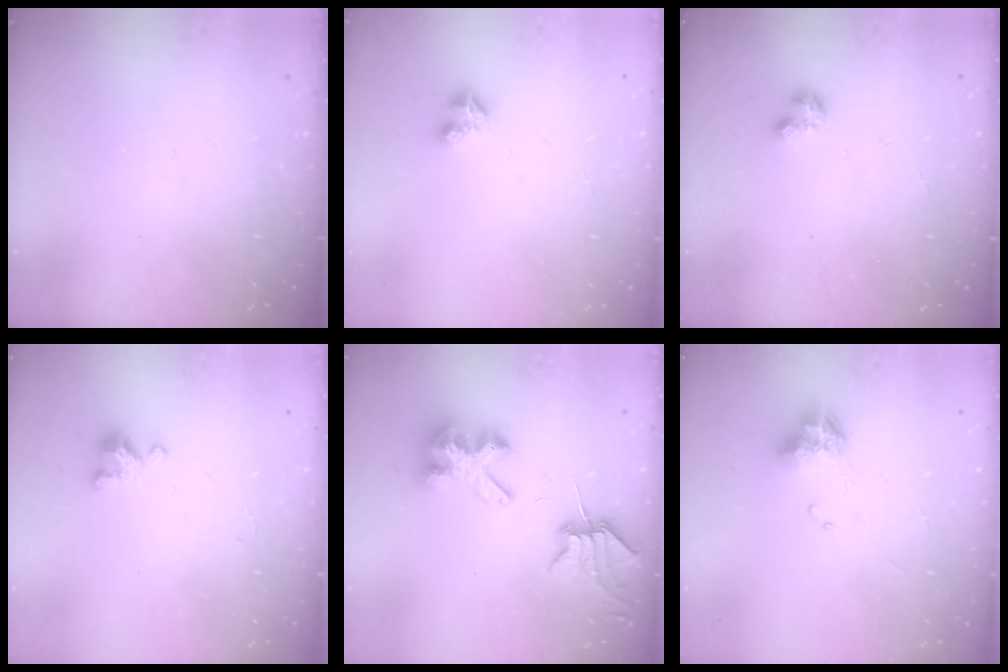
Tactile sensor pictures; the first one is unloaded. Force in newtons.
{"total": 2.4, "press": 2.4, "slide": 0.3}
{"total": 1.3, "press": 1.2, "slide": 0.3}
{"total": 2.5, "press": 2.5, "slide": 0.3}
{"total": 7.8, "press": 7.7, "slide": 1.0}
{"total": 8.7, "press": 8.6, "slide": 1.0}